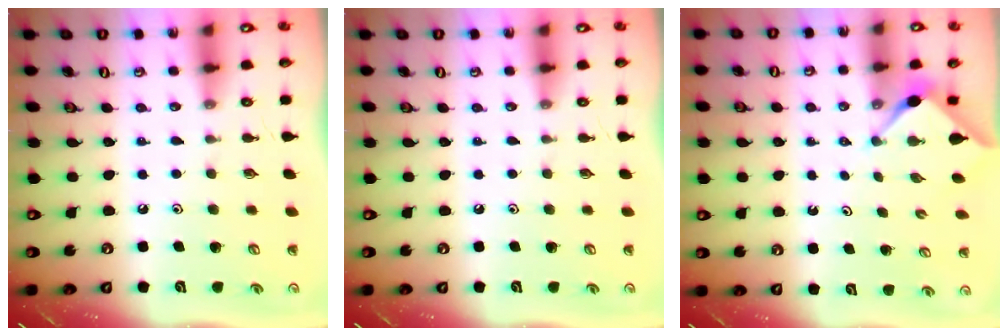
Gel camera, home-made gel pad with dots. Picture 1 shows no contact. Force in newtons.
{"total": 0.0}
{"total": 2.8, "press": 2.8, "slide": 0.5}